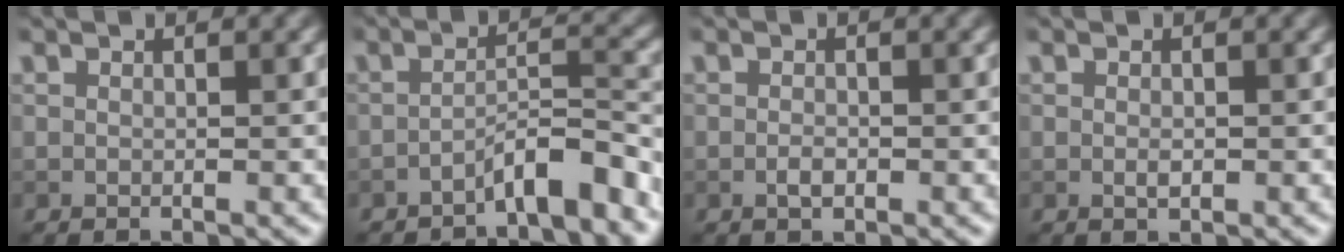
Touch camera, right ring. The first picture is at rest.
{"total": 4.2, "force": [-3.0, 0.6, 2.8], "torque": [-0.044, 0.016, -0.058]}
{"total": 1.0, "force": [-0.4, 0.5, 0.8], "torque": [-0.016, 0.000, -0.008]}
{"total": 0.8, "force": [-0.1, 0.4, 0.6], "torque": [-0.013, -0.002, -0.001]}